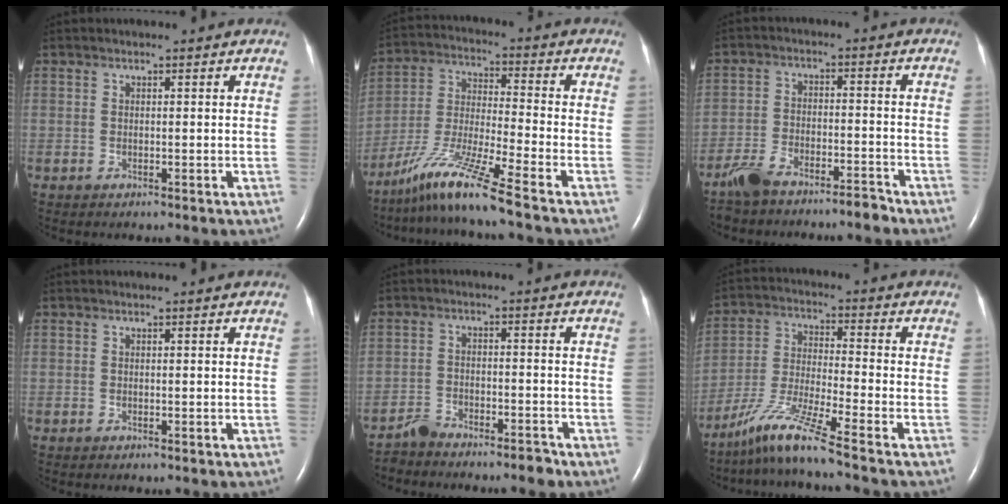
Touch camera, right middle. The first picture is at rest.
{"total": 11.5, "force": [-8.6, -1.7, 7.5], "torque": [-0.156, -0.028, -0.163]}
{"total": 6.4, "force": [-5.7, 1.2, 2.5], "torque": [-0.052, -0.002, -0.107]}
{"total": 0.0}
{"total": 4.2, "force": [-4.1, 0.7, 0.8], "torque": [-0.014, -0.001, -0.070]}
{"total": 9.3, "force": [-7.3, -1.7, 5.5], "torque": [-0.116, -0.028, -0.141]}